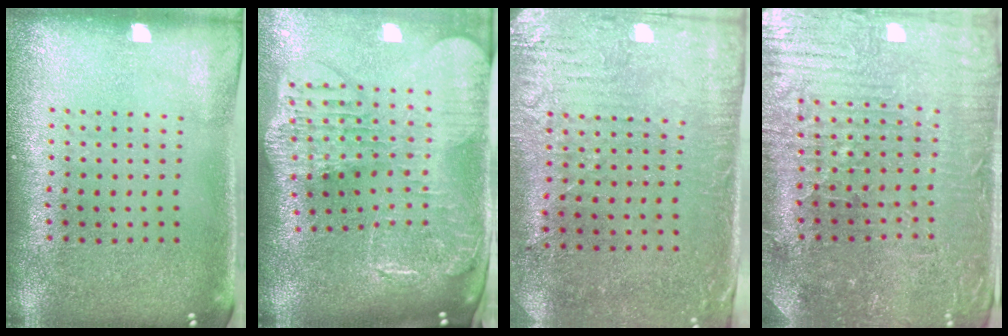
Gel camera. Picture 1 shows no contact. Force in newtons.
{"total": 3.1, "press": 2.5, "slide": 1.8}
{"total": 3.1, "press": 2.5, "slide": 1.8}
{"total": 3.7, "press": 3.7, "slide": 0.4}